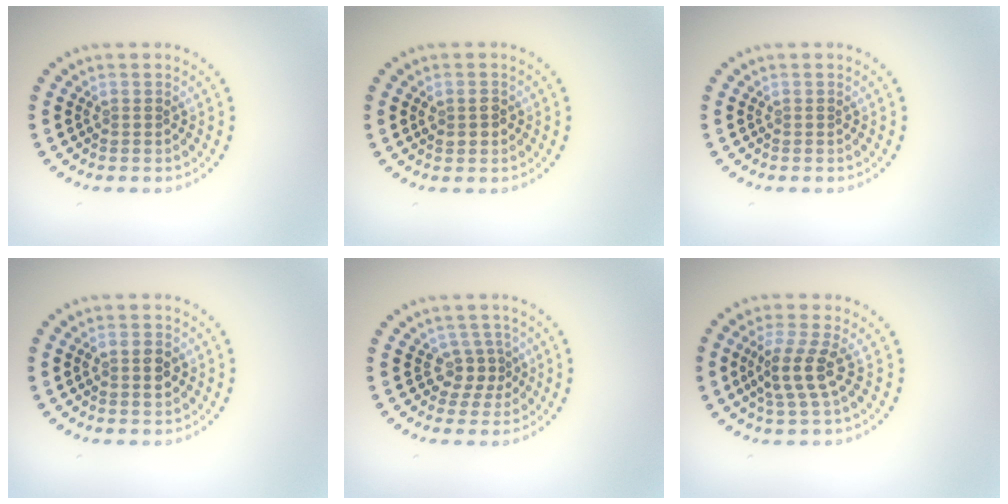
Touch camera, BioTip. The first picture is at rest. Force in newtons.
{"total": 1.4, "press": 1.4, "slide": 0.1}
{"total": 0.0}
{"total": 2.0, "press": 2.0, "slide": 0.3}
{"total": 2.4, "press": 1.8, "slide": 1.6}
{"total": 3.5, "press": 3.0, "slide": 1.8}